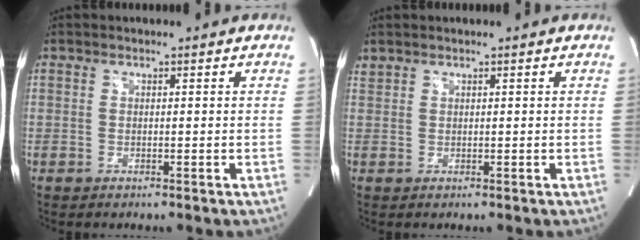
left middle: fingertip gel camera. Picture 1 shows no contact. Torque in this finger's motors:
{"motor_torque": [-0.05, -0.06, -0.08, -0.01]}